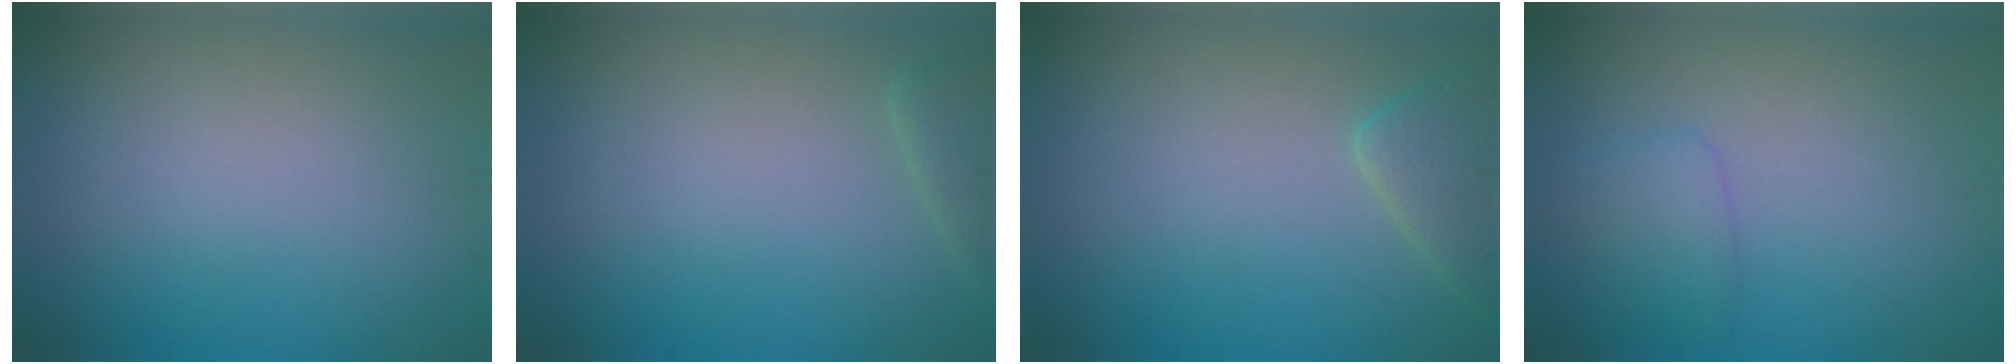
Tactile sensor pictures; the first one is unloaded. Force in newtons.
{"total": 1.5, "press": 1.5, "slide": 0.1}
{"total": 2.9, "press": 2.9, "slide": 0.2}
{"total": 1.8, "press": 1.8, "slide": 0.1}